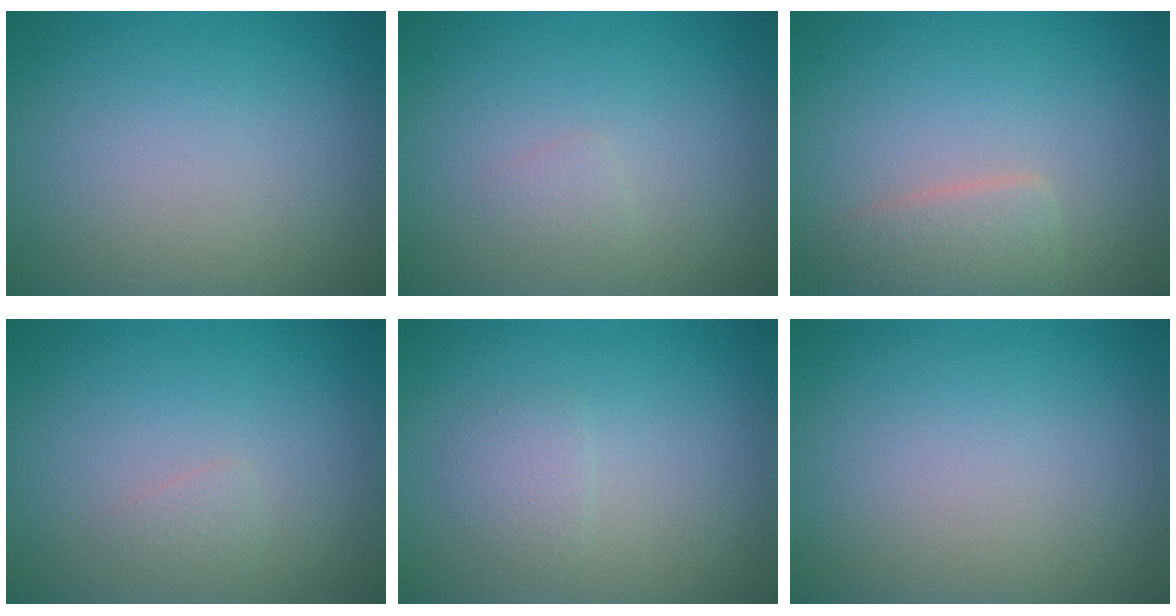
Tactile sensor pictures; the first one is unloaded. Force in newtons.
{"total": 0.7, "press": 0.7, "slide": 0.0}
{"total": 2.5, "press": 2.5, "slide": 0.1}
{"total": 0.7, "press": 0.7, "slide": 0.0}
{"total": 1.3, "press": 1.3, "slide": 0.1}
{"total": 0.0}